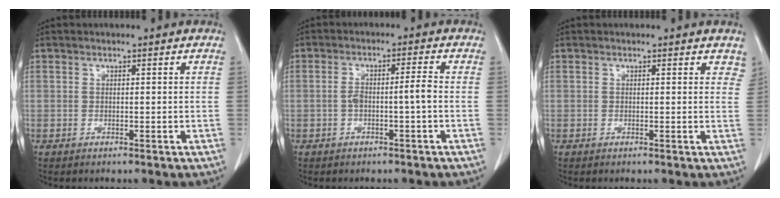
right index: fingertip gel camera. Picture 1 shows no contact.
{"total": 3.4, "force": [-0.8, 0.2, 3.3], "torque": [-0.058, 0.017, -0.007]}
{"total": 2.3, "force": [1.9, 1.0, 0.8], "torque": [0.004, -0.002, 0.005]}